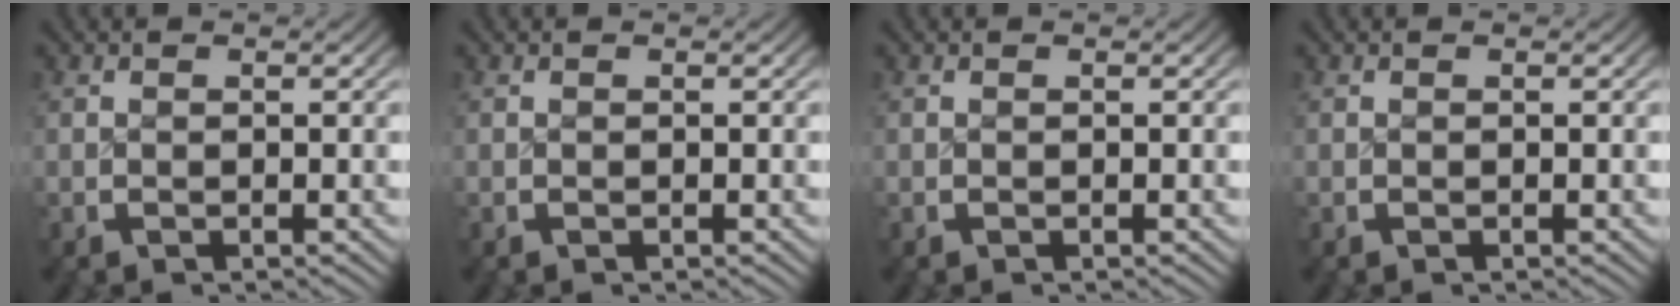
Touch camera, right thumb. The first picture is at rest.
{"total": 0.0}
{"total": 0.0}
{"total": 0.0}